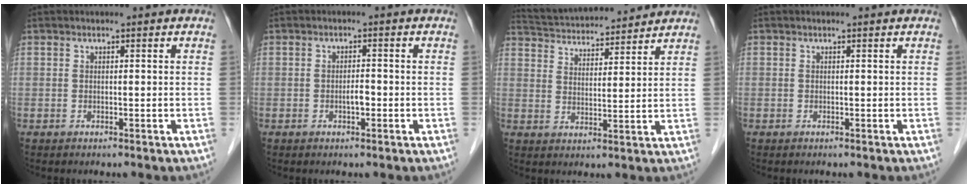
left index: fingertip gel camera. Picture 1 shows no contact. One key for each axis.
{"total": 1.6, "fx": -0.6, "fy": 0.6, "fz": 1.3, "tx": -0.024, "ty": 0.002, "tz": -0.009}
{"total": 14.6, "fx": 13.8, "fy": 2.1, "fz": 4.3, "tx": -0.079, "ty": 0.032, "tz": 0.218}
{"total": 0.0}